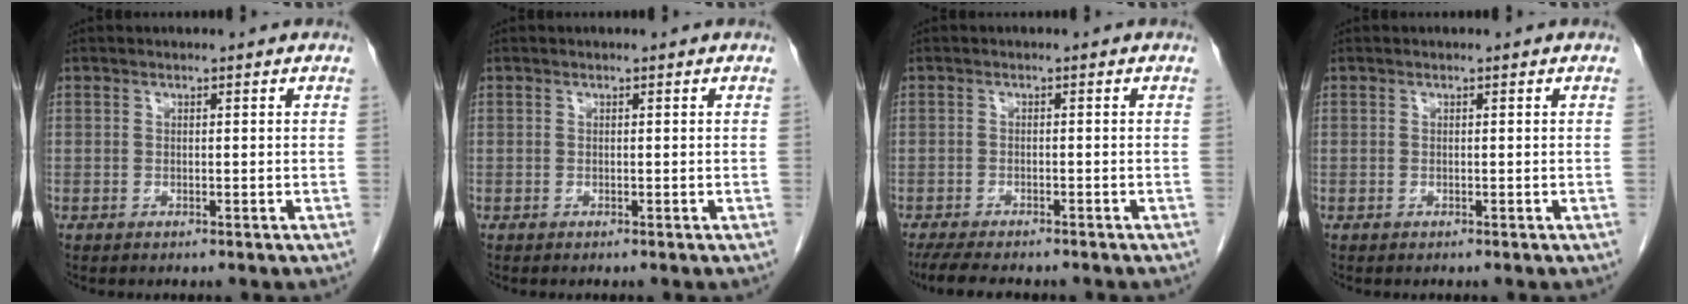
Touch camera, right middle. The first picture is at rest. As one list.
[{"total": 0.5, "force": [-0.4, -0.1, 0.3], "torque": [-0.001, 0.002, -0.004]}, {"total": 8.6, "force": [-7.3, 1.7, 4.2], "torque": [-0.065, -0.012, -0.106]}, {"total": 0.0}]